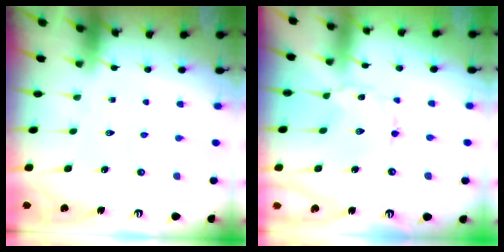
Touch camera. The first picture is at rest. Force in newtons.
{"total": 0.9, "press": 0.9, "slide": 0.2}